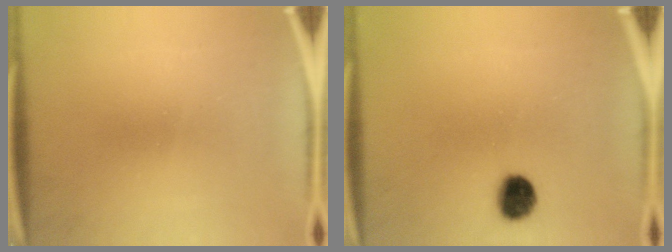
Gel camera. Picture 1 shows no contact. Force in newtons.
{"total": 6.3}